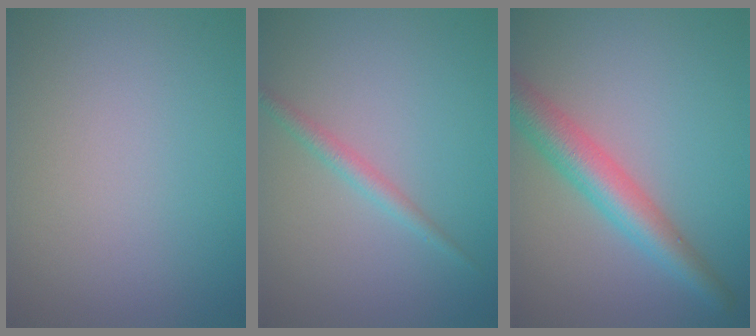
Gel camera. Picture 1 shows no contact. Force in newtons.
{"total": 1.6, "press": 1.6, "slide": 0.0}
{"total": 5.0, "press": 5.0, "slide": 0.2}